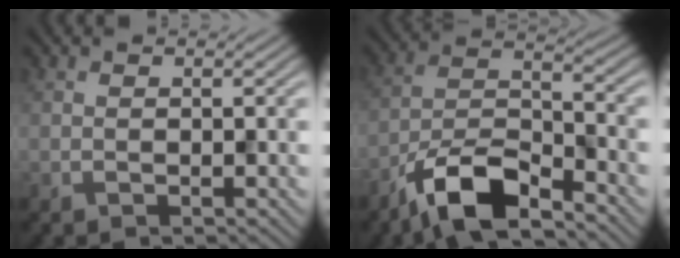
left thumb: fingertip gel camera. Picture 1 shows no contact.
{"total": 9.3, "force": [-6.6, 2.8, 6.0], "torque": [-0.109, 0.000, -0.141]}